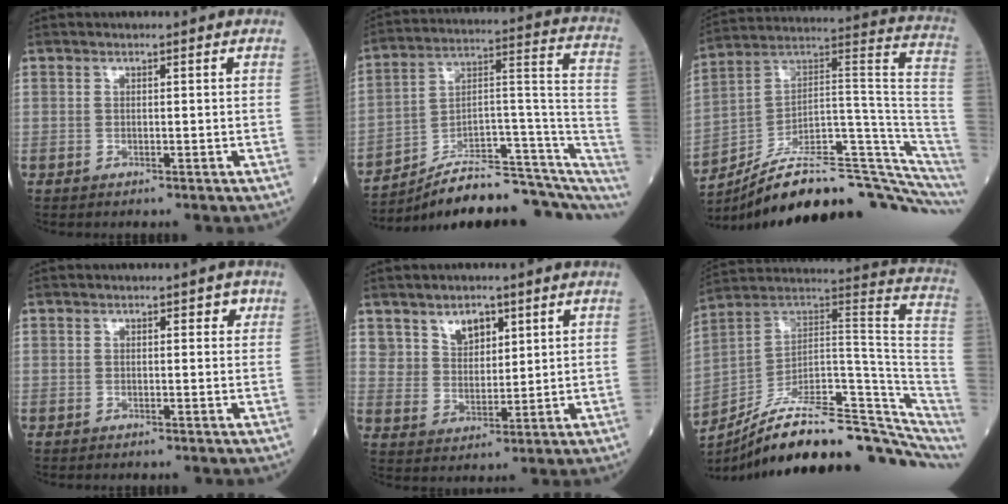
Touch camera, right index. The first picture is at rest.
{"total": 20.4, "force": [-15.9, 5.2, 11.7], "torque": [-0.117, 0.068, -0.233]}
{"total": 24.5, "force": [-17.7, 3.1, 16.6], "torque": [-0.162, 0.065, -0.270]}
{"total": 1.3, "force": [0.6, 0.8, 0.9], "torque": [-0.003, 0.004, 0.003]}
{"total": 6.0, "force": [3.9, 3.7, 2.7], "torque": [-0.048, 0.006, 0.082]}
{"total": 25.8, "force": [-17.7, 7.0, 17.5], "torque": [-0.189, 0.055, -0.264]}